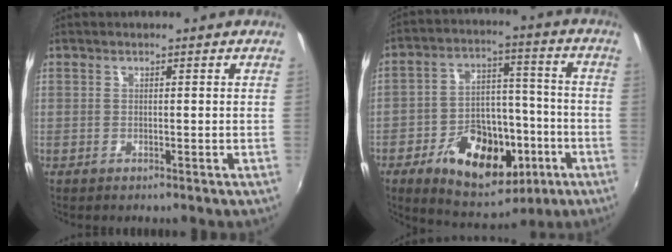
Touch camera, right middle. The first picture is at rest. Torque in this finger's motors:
{"motor_torque": [1.09, -1.05, 0.31, 0.16]}